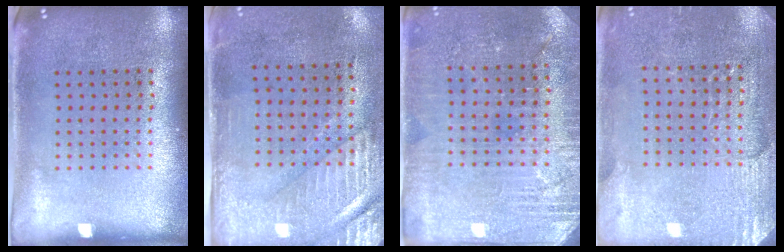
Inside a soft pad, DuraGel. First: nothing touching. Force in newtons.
{"total": 2.8, "press": 2.4, "slide": 1.4}
{"total": 2.8, "press": 2.8, "slide": 0.5}
{"total": 2.9, "press": 2.9, "slide": 0.5}